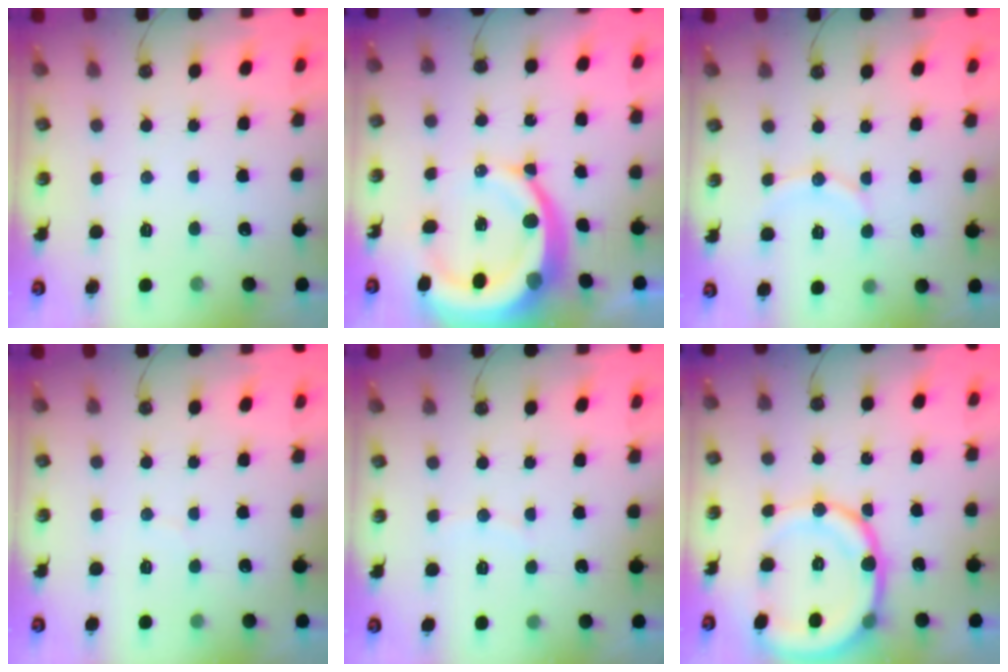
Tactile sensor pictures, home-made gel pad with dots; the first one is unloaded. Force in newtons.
{"total": 16.9, "press": 16.8, "slide": 1.9}
{"total": 9.6, "press": 9.2, "slide": 2.8}
{"total": 2.9, "press": 2.9, "slide": 0.2}
{"total": 3.6, "press": 3.6, "slide": 0.4}
{"total": 18.9, "press": 18.6, "slide": 3.3}